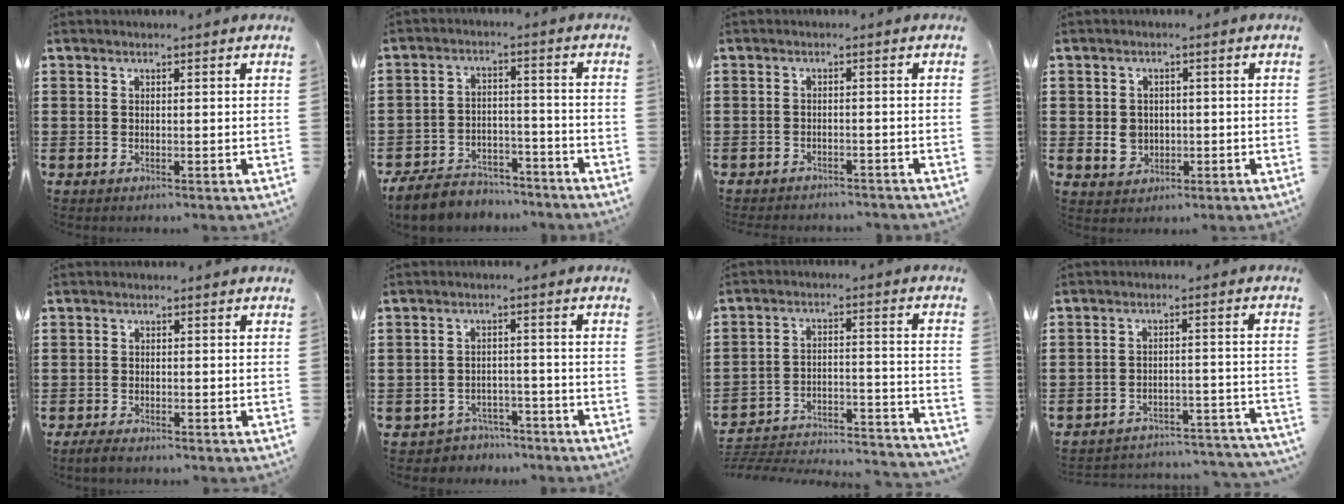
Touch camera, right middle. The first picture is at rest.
{"total": 6.3, "force": [-5.9, 1.7, 1.2], "torque": [-0.026, 0.016, -0.117]}
{"total": 1.8, "force": [-1.8, 0.3, -0.1], "torque": [-0.005, 0.002, -0.040]}
{"total": 3.4, "force": [-0.3, 3.0, 1.4], "torque": [-0.027, 0.005, -0.010]}
{"total": 1.5, "force": [-1.3, 0.7, 0.5], "torque": [-0.018, 0.002, -0.029]}
{"total": 3.3, "force": [-3.2, 0.9, -0.4], "torque": [-0.005, 0.001, -0.071]}
{"total": 3.6, "force": [-3.3, 0.7, 1.0], "torque": [-0.033, -0.010, -0.078]}
{"total": 3.8, "force": [-3.7, 0.3, 0.9], "torque": [-0.021, -0.002, -0.078]}